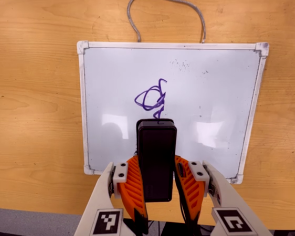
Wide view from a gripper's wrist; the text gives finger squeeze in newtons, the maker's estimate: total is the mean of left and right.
{"total": 6.5, "left": 5.1, "right": 7.9}